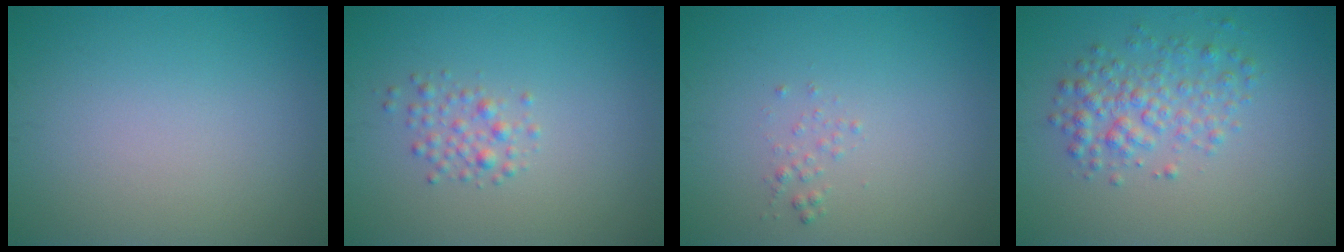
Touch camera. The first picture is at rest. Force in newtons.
{"total": 1.6, "press": 1.6, "slide": 0.1}
{"total": 0.8, "press": 0.8, "slide": 0.1}
{"total": 3.3, "press": 3.3, "slide": 0.1}